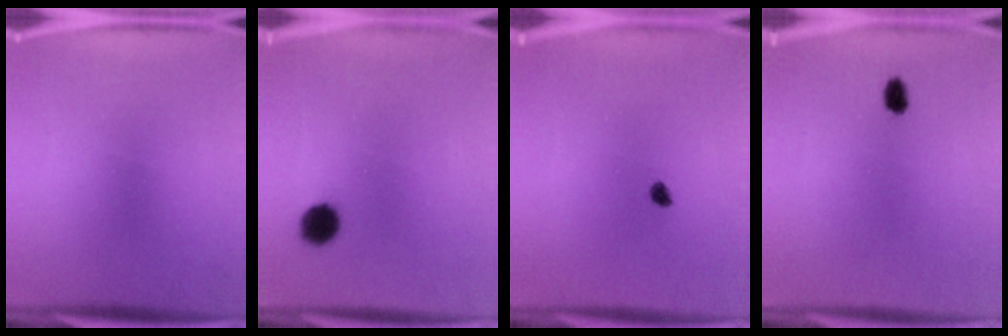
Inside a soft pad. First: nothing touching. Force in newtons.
{"total": 5.1}
{"total": 1.3}
{"total": 2.2}